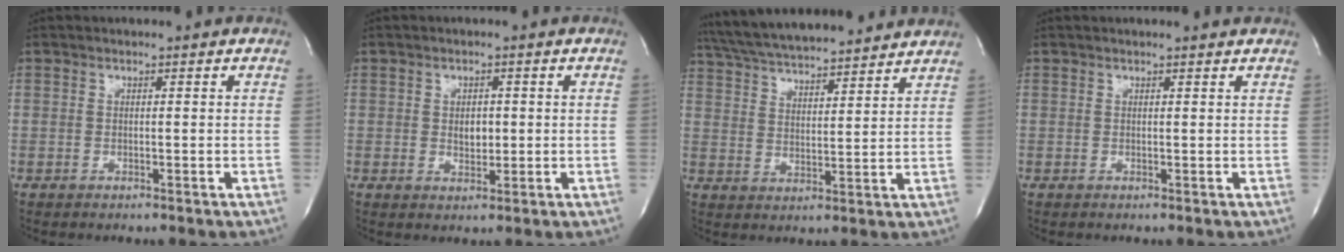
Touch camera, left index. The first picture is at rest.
{"total": 2.5, "force": [0.2, 1.6, 1.9], "torque": [-0.030, -0.002, 0.007]}
{"total": 18.8, "force": [17.0, 2.4, 7.6], "torque": [-0.137, 0.041, 0.264]}
{"total": 1.9, "force": [1.9, -0.1, 0.5], "torque": [-0.012, 0.004, 0.019]}